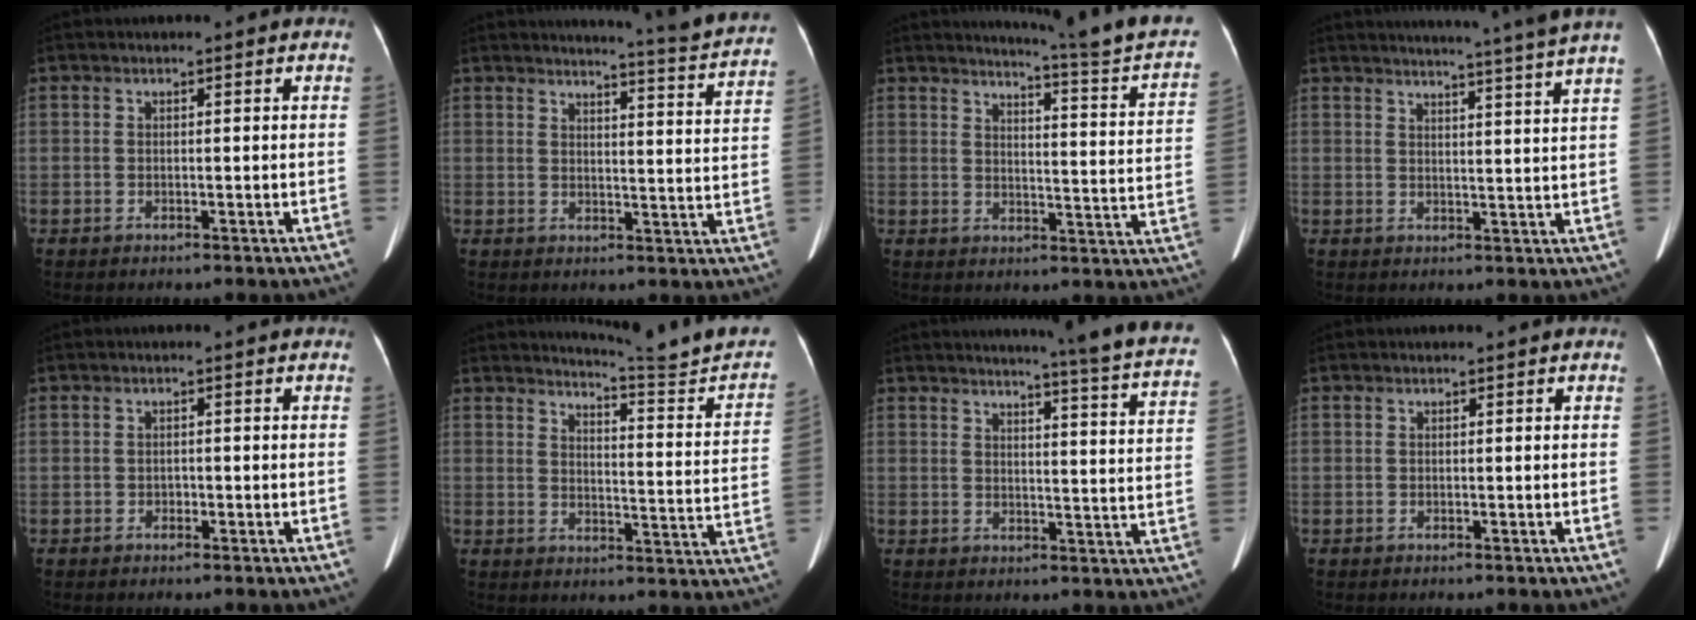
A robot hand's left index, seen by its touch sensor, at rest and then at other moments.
{"total": 11.7, "force": [11.2, -1.8, 2.6], "torque": [-0.045, -0.068, 0.125]}
{"total": 15.5, "force": [14.4, -2.0, 5.4], "torque": [-0.080, -0.088, 0.165]}
{"total": 14.6, "force": [13.1, -2.5, 6.0], "torque": [-0.091, -0.050, 0.148]}
{"total": 0.8, "force": [-0.5, 0.5, 0.3], "torque": [-0.004, 0.003, -0.010]}
{"total": 14.7, "force": [14.2, -1.6, 3.7], "torque": [-0.051, -0.086, 0.170]}
{"total": 16.4, "force": [14.6, -1.3, 7.3], "torque": [-0.096, -0.080, 0.154]}
{"total": 0.0}